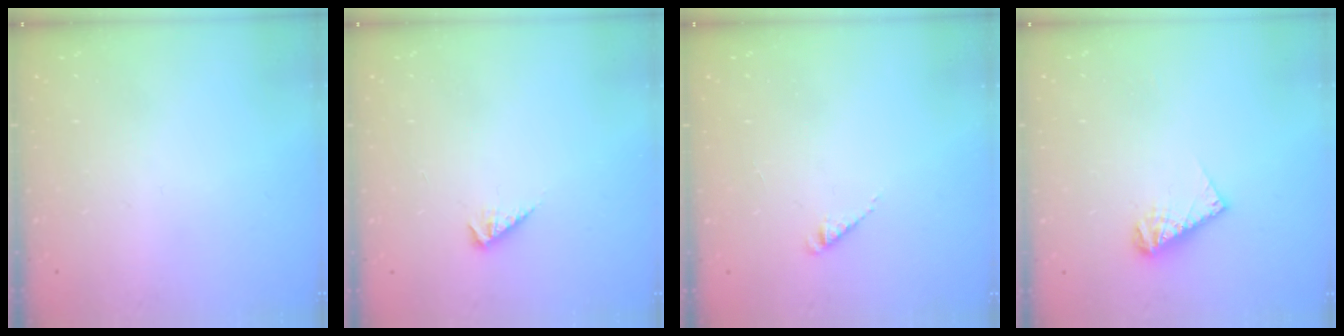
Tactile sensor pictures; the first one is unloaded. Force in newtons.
{"total": 3.5, "press": 3.4, "slide": 0.6}
{"total": 2.3, "press": 2.3, "slide": 0.4}
{"total": 9.0, "press": 8.9, "slide": 0.9}